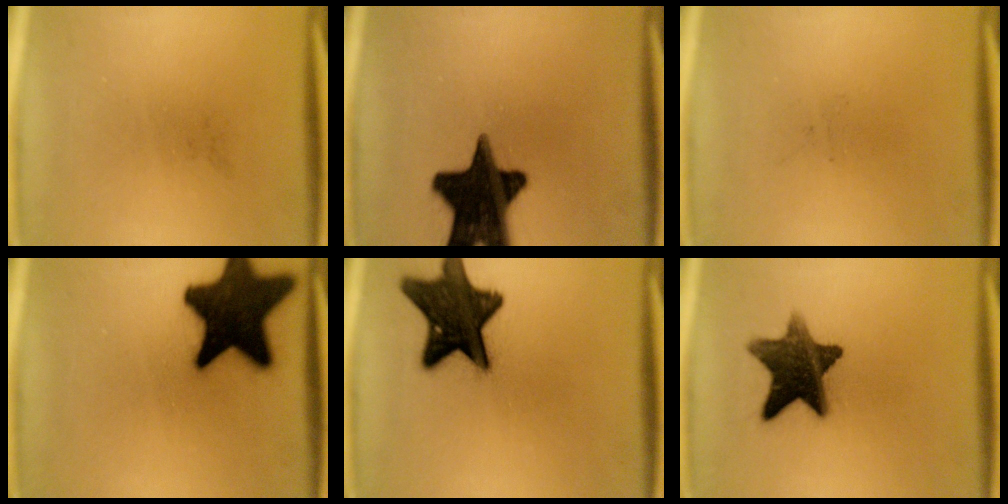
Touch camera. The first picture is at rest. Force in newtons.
{"total": 19.6}
{"total": 0.0}
{"total": 19.8}
{"total": 17.0}
{"total": 12.3}